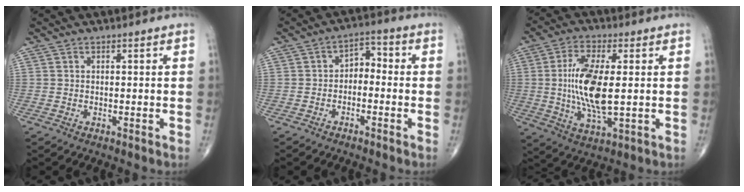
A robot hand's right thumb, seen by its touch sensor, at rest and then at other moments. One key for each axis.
{"total": 4.3, "fx": -1.0, "fy": 2.9, "fz": 3.0, "tx": -0.031, "ty": 0.031, "tz": -0.028}
{"total": 13.5, "fx": 0.4, "fy": 5.1, "fz": 12.5, "tx": -0.253, "ty": -0.013, "tz": 0.011}